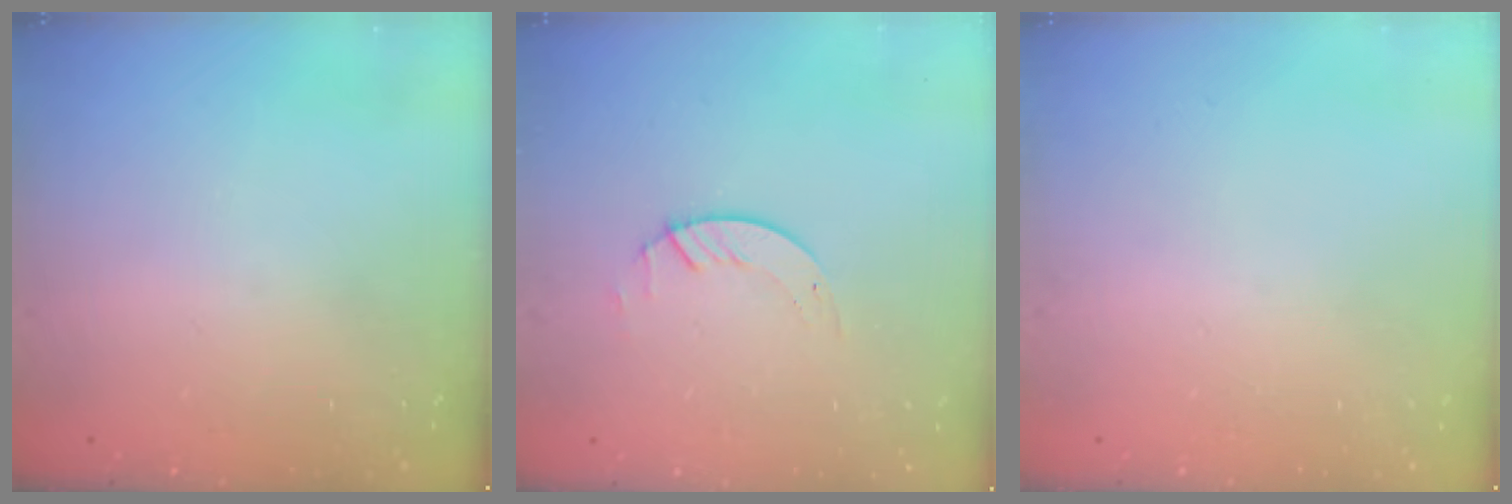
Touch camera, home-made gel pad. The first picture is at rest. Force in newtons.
{"total": 1.2, "press": 1.1, "slide": 0.2}
{"total": 0.0}